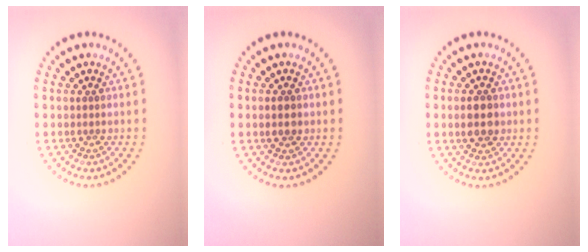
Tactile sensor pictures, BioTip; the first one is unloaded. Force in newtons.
{"total": 1.3, "press": 1.3, "slide": 0.1}
{"total": 2.8, "press": 2.8, "slide": 0.1}